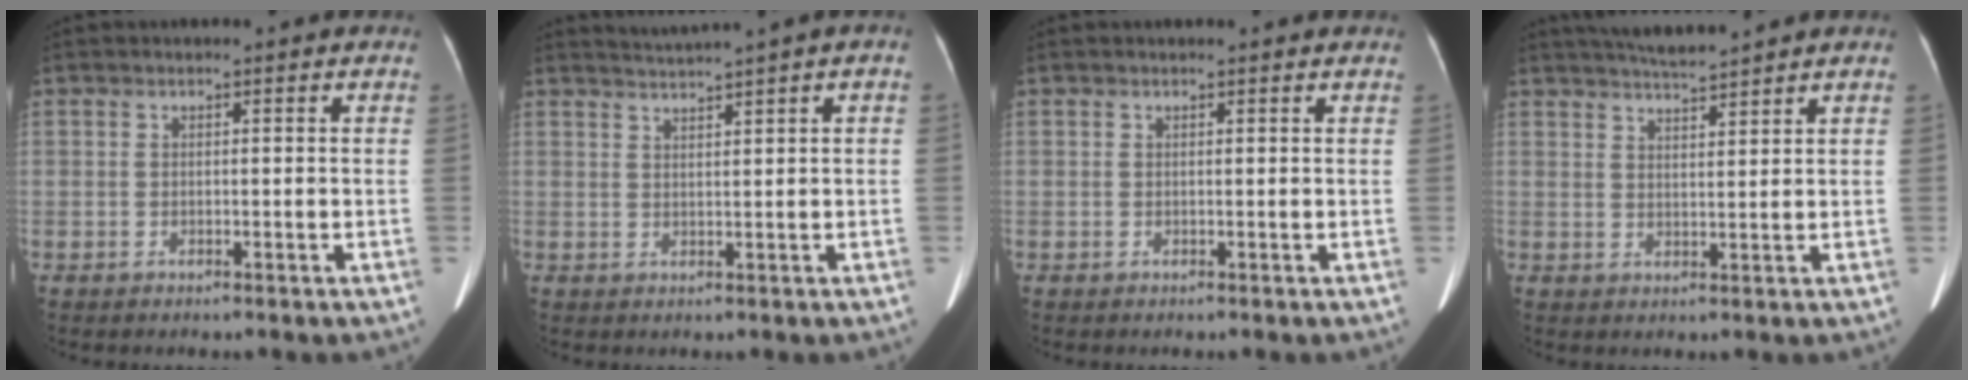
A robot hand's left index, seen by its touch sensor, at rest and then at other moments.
{"total": 2.5, "force": [2.0, -0.8, 1.2], "torque": [-0.023, 0.009, 0.042]}
{"total": 1.0, "force": [0.9, 0.1, 0.2], "torque": [-0.012, 0.003, 0.005]}
{"total": 5.2, "force": [4.9, -0.5, 1.7], "torque": [-0.032, 0.012, 0.087]}